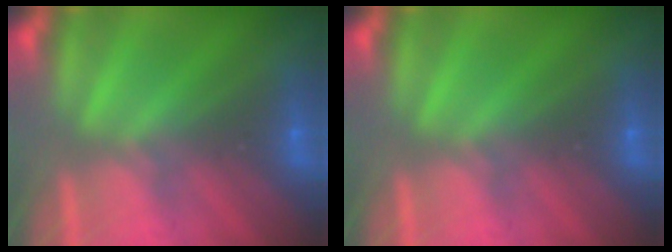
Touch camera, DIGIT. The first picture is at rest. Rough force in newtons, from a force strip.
{"total": 0.0}